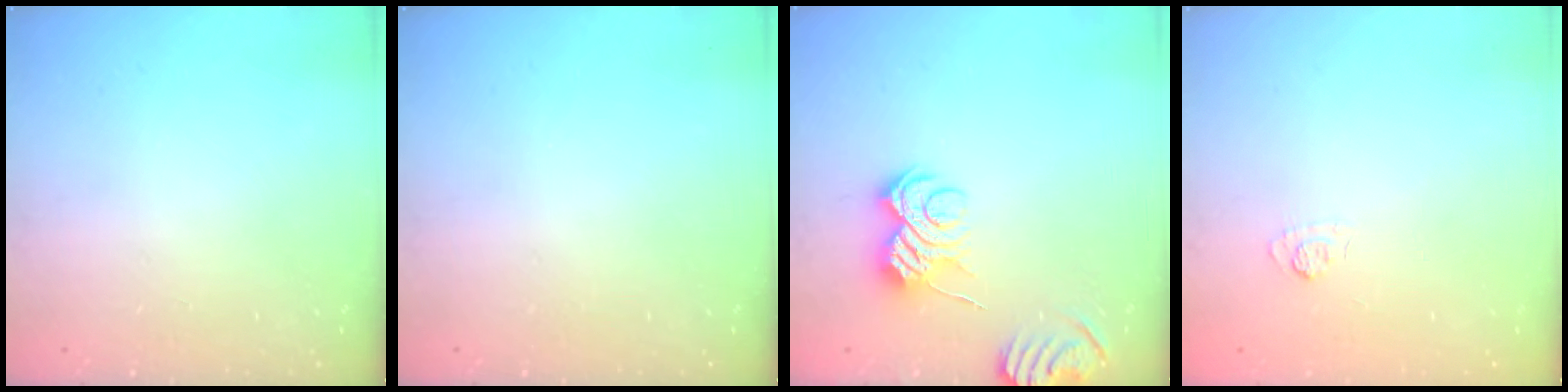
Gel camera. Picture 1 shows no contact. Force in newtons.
{"total": 0.0}
{"total": 8.7, "press": 8.7, "slide": 0.6}
{"total": 2.2, "press": 1.8, "slide": 1.3}